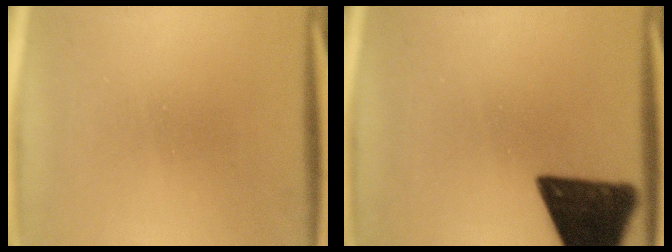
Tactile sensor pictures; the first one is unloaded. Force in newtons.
{"total": 13.4}